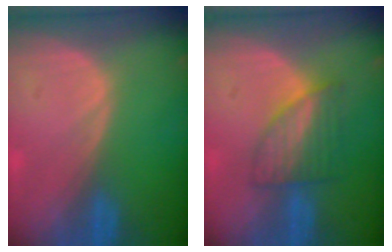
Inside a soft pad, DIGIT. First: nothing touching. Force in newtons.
{"total": 6.1, "press": 5.7, "slide": 2.0}